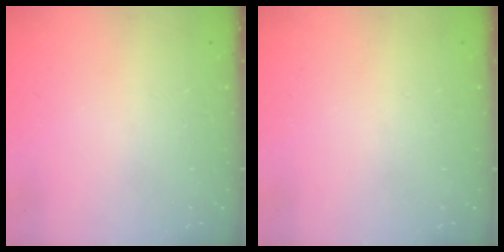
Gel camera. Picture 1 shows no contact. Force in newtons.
{"total": 0.0}